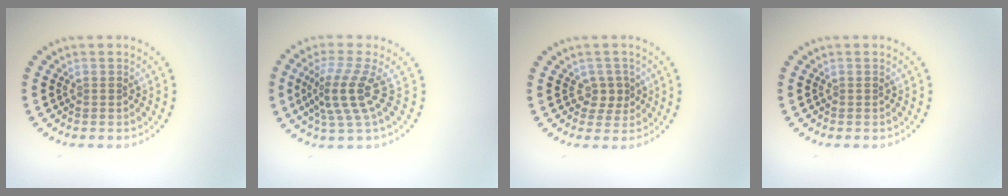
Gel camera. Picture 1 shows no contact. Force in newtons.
{"total": 3.9, "press": 2.9, "slide": 2.6}
{"total": 1.8, "press": 1.5, "slide": 1.0}
{"total": 0.0}